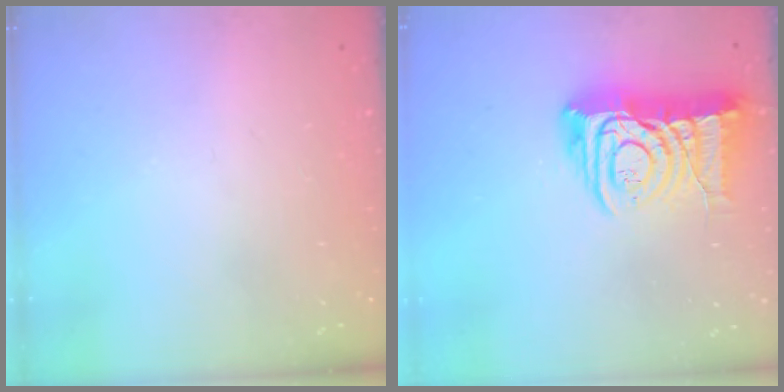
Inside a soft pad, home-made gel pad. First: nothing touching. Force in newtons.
{"total": 13.5, "press": 13.4, "slide": 1.5}